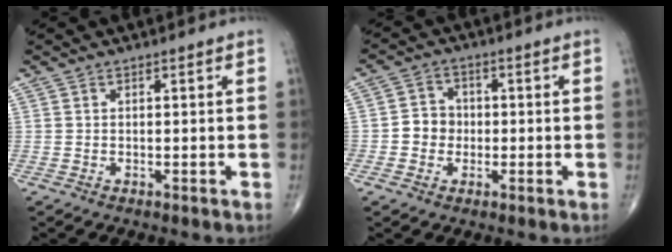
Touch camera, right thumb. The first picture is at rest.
{"total": 5.1, "force": [-0.7, 4.7, 2.0], "torque": [-0.008, 0.013, -0.020]}